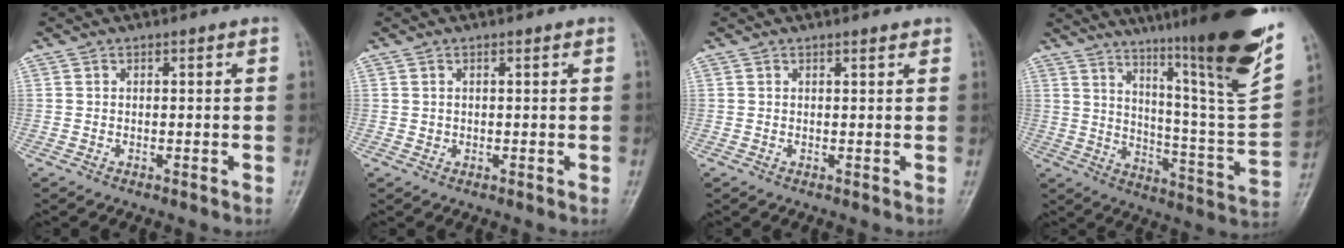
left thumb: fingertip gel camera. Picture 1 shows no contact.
{"total": 0.8, "force": [0.4, 0.6, 0.3], "torque": [0.003, -0.002, 0.007]}
{"total": 1.1, "force": [0.9, 0.3, 0.6], "torque": [-0.008, -0.005, 0.011]}
{"total": 28.1, "force": [17.7, 2.7, 21.7], "torque": [-0.305, -0.089, 0.265]}